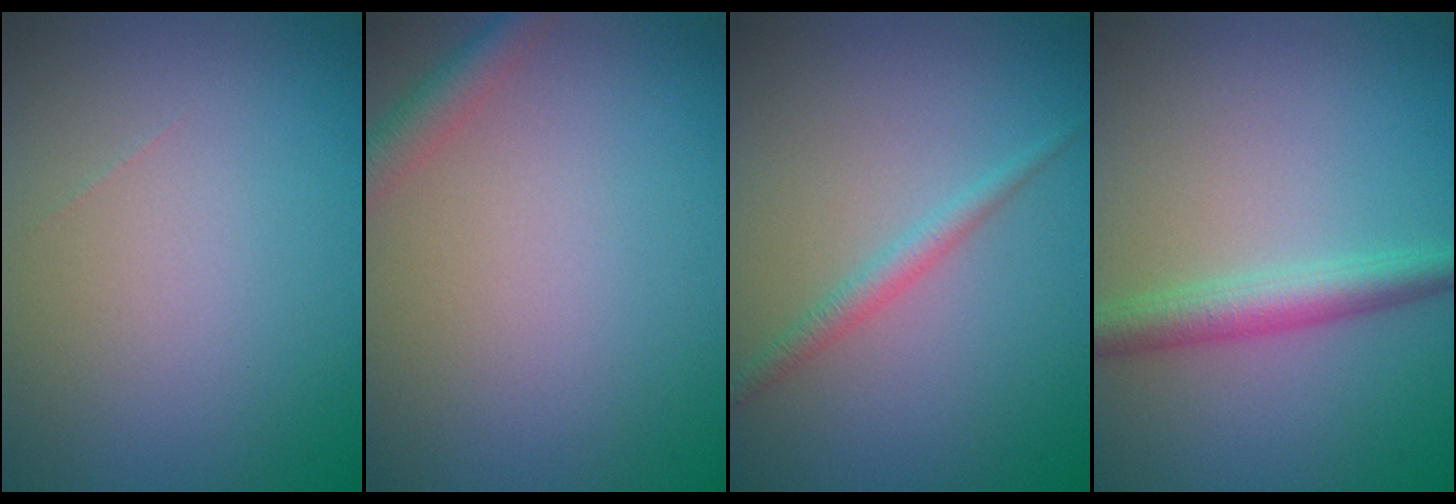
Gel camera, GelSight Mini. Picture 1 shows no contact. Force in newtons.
{"total": 2.3, "press": 2.3, "slide": 0.1}
{"total": 1.6, "press": 1.6, "slide": 0.1}
{"total": 3.4, "press": 3.4, "slide": 0.0}